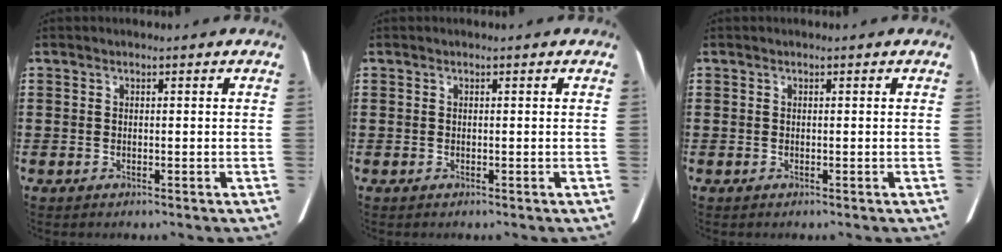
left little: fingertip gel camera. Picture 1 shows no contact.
{"total": 0.0}
{"total": 0.0}